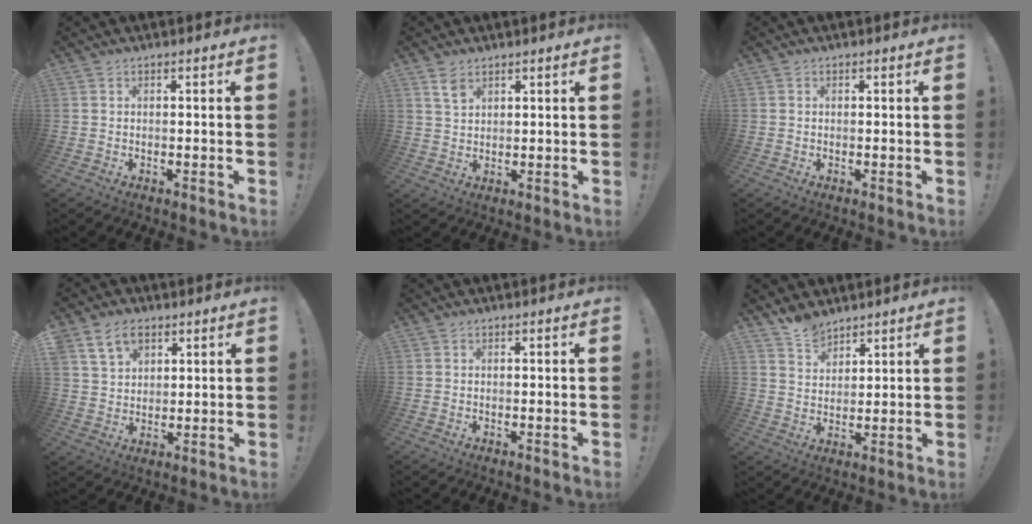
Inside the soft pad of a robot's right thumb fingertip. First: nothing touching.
{"total": 4.1, "force": [2.7, 2.3, 2.1], "torque": [-0.025, -0.016, 0.048]}
{"total": 0.0}
{"total": 9.5, "force": [5.5, 6.6, 4.0], "torque": [-0.063, -0.018, 0.108]}
{"total": 0.0}
{"total": 6.9, "force": [5.9, 3.4, 1.3], "torque": [-0.023, -0.036, 0.114]}